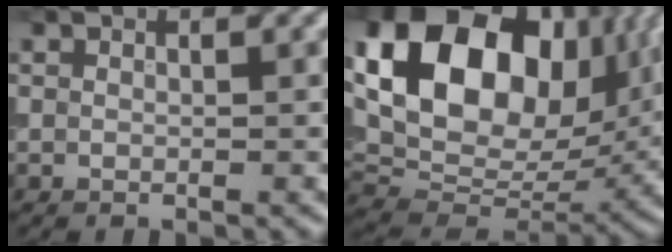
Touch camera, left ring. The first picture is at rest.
{"total": 19.1, "force": [6.4, 12.7, 12.8], "torque": [-0.253, 0.032, 0.117]}